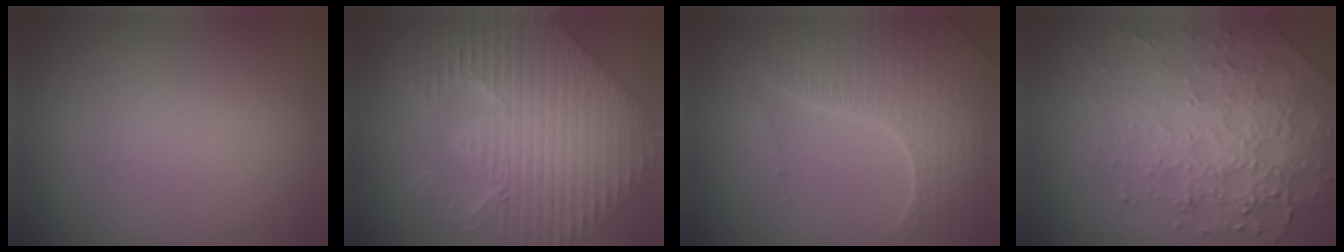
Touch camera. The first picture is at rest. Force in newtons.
{"total": 11.5, "press": 7.7, "slide": 8.5}
{"total": 7.3, "press": 5.3, "slide": 4.9}
{"total": 7.8, "press": 5.5, "slide": 5.5}